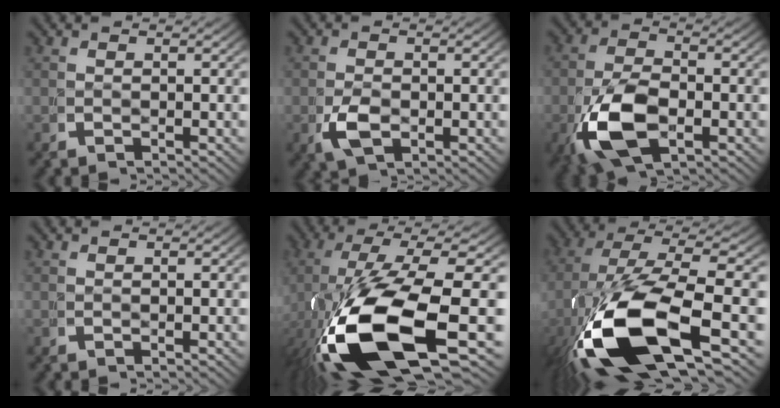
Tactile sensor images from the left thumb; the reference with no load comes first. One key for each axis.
{"total": 2.0, "fx": -0.4, "fy": 1.2, "fz": 1.6, "tx": -0.047, "ty": -0.010, "tz": 0.001}
{"total": 7.7, "fx": -1.6, "fy": 4.4, "fz": 6.1, "tx": -0.156, "ty": -0.032, "tz": -0.008}
{"total": 0.0}
{"total": 16.5, "fx": -2.3, "fy": 7.5, "fz": 14.5, "tx": -0.326, "ty": -0.039, "tz": 0.002}
{"total": 15.0, "fx": -2.2, "fy": 7.1, "fz": 13.0, "tx": -0.295, "ty": -0.032, "tz": -0.008}